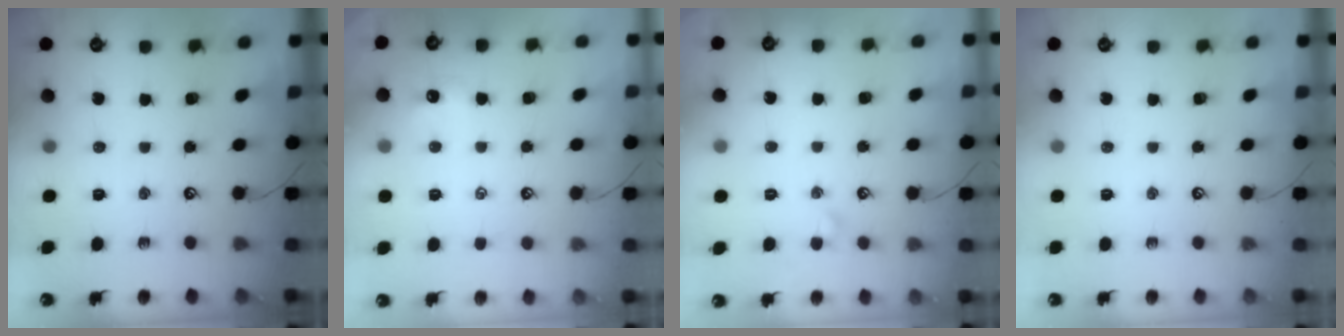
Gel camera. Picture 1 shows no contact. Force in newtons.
{"total": 0.8, "press": 0.5, "slide": 0.6}
{"total": 2.0, "press": 2.0, "slide": 0.4}
{"total": 0.0}